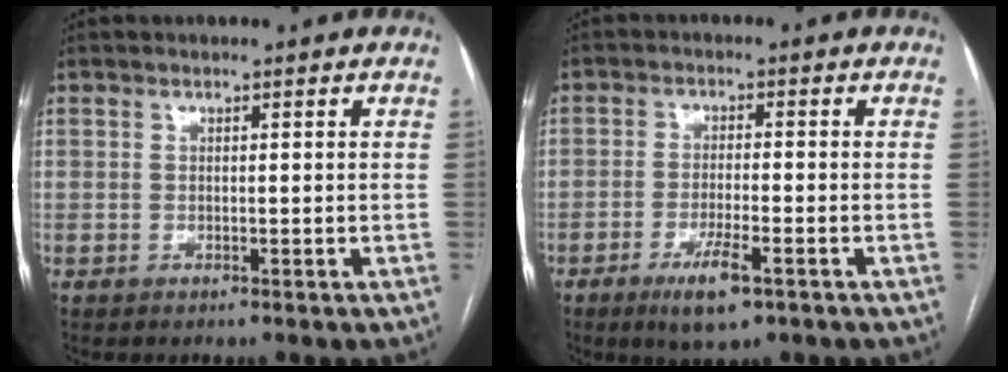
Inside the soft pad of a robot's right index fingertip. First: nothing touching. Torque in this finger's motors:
{"motor_torque": [0.78, -0.27, 0.27, 0.06]}